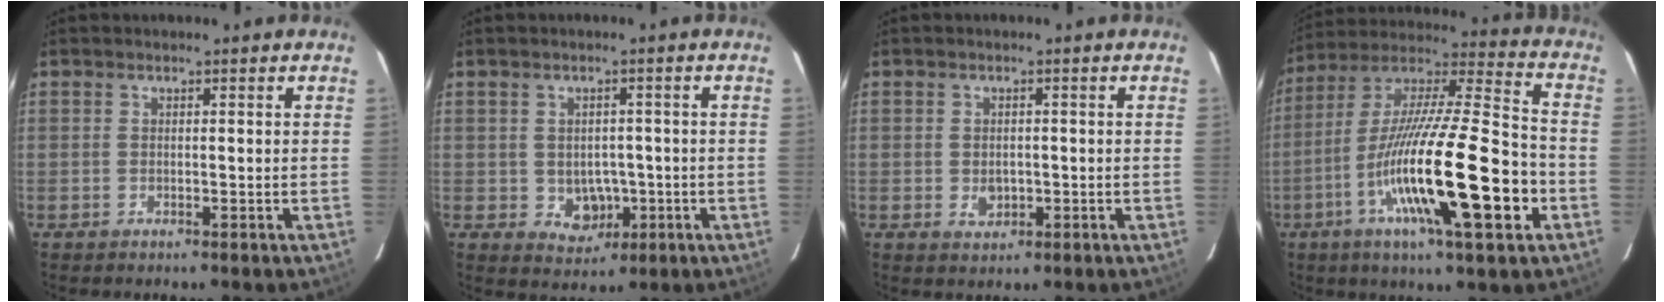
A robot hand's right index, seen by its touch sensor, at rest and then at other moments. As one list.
[{"total": 4.8, "force": [-0.8, 3.8, 2.8], "torque": [-0.034, 0.002, -0.001]}, {"total": 3.5, "force": [-0.7, 2.4, 2.3], "torque": [-0.038, 0.000, -0.002]}, {"total": 23.8, "force": [-7.5, 2.3, 22.5], "torque": [-0.390, -0.020, -0.129]}]